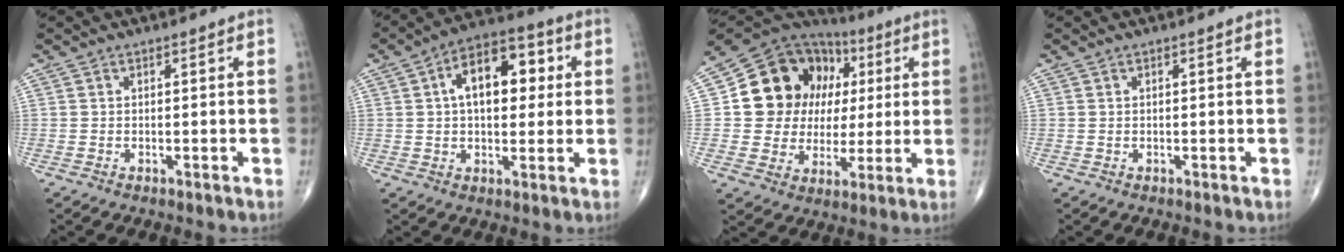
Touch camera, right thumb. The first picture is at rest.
{"total": 13.6, "force": [2.8, 7.8, 10.8], "torque": [-0.136, 0.020, 0.037]}
{"total": 19.4, "force": [3.9, 16.3, 9.7], "torque": [-0.105, 0.034, 0.077]}
{"total": 0.0}